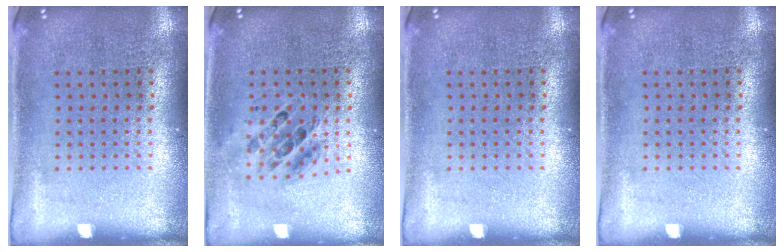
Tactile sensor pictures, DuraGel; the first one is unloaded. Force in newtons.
{"total": 0.8, "press": 0.8, "slide": 0.1}
{"total": 0.0}
{"total": 0.0}